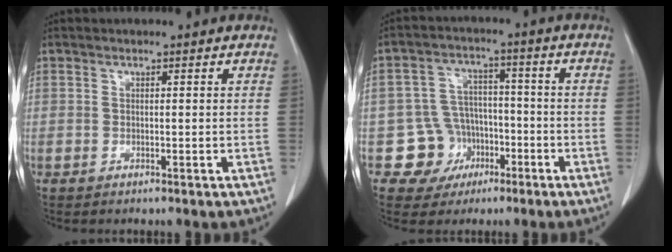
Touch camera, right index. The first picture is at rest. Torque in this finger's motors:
{"motor_torque": [-0.08, -0.03, -0.29, -0.07]}